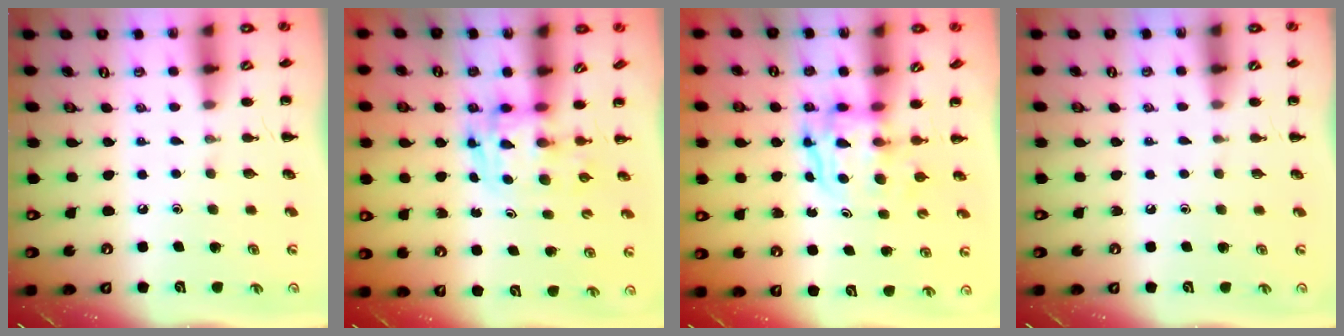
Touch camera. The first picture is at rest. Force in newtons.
{"total": 3.6, "press": 3.6, "slide": 0.6}
{"total": 3.6, "press": 3.6, "slide": 0.4}
{"total": 0.6, "press": 0.6, "slide": 0.2}